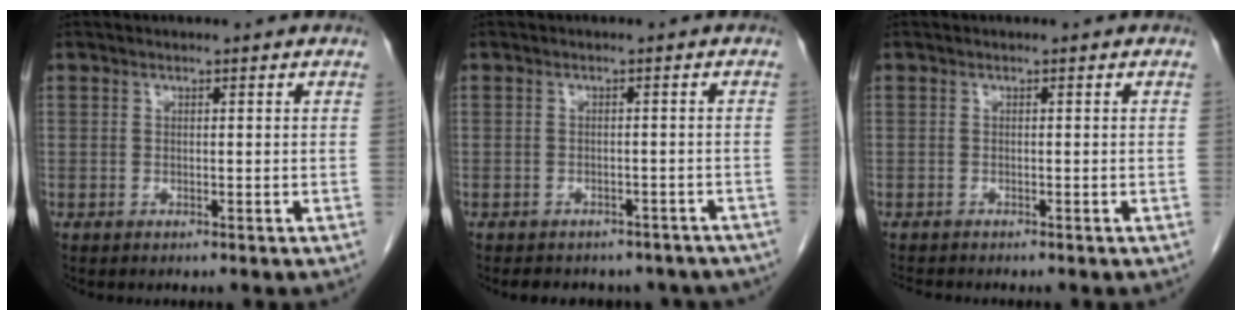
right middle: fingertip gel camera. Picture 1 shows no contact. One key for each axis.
{"total": 11.2, "fx": -9.4, "fy": 5.4, "fz": 3.0, "tx": -0.041, "ty": 0.004, "tz": -0.092}
{"total": 1.5, "fx": -1.5, "fy": 0.0, "fz": 0.3, "tx": -0.007, "ty": -0.005, "tz": -0.024}